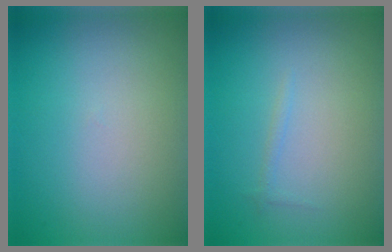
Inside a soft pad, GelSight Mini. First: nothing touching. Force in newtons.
{"total": 0.5, "press": 0.5, "slide": 0.1}